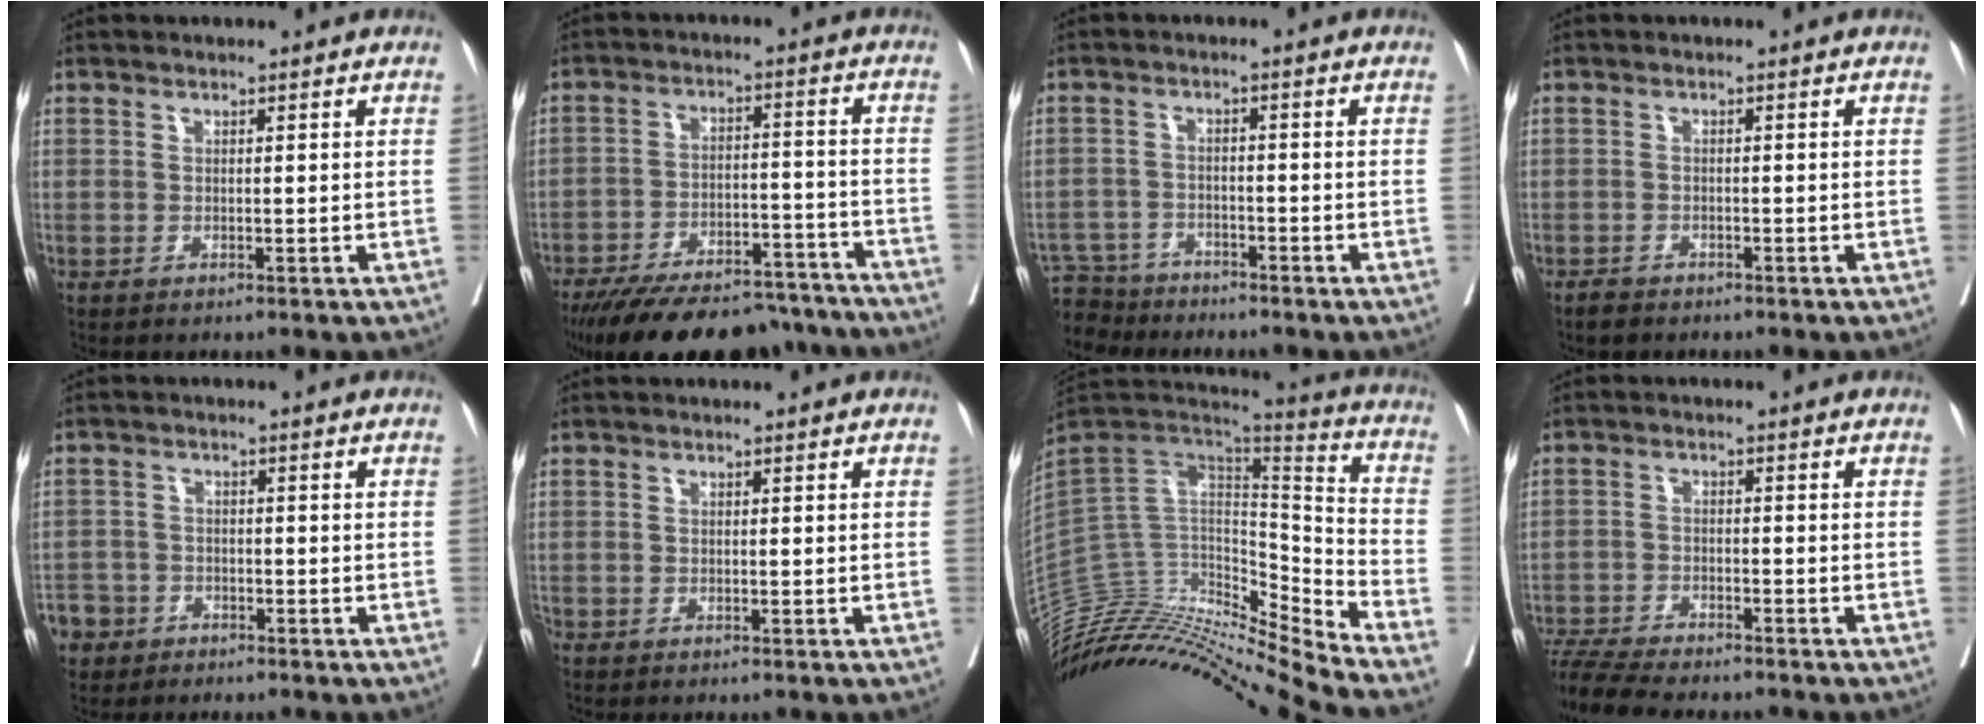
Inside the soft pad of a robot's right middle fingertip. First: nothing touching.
{"total": 22.7, "force": [-19.5, 7.1, 9.4], "torque": [-0.150, -0.008, -0.277]}
{"total": 6.0, "force": [-5.6, 1.9, -0.7], "torque": [0.020, 0.000, -0.103]}
{"total": 1.7, "force": [-1.4, 0.8, 0.4], "torque": [-0.012, 0.000, -0.021]}
{"total": 4.9, "force": [-3.3, 3.6, -0.1], "torque": [0.000, 0.008, -0.063]}
{"total": 0.0}
{"total": 24.3, "force": [-23.1, 1.4, 7.6], "torque": [-0.135, 0.033, -0.375]}
{"total": 10.8, "force": [-9.8, 1.0, 4.3], "torque": [-0.072, -0.011, -0.159]}